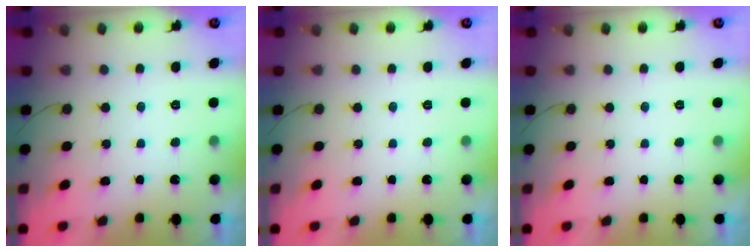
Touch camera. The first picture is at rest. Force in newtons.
{"total": 0.0}
{"total": 0.0}